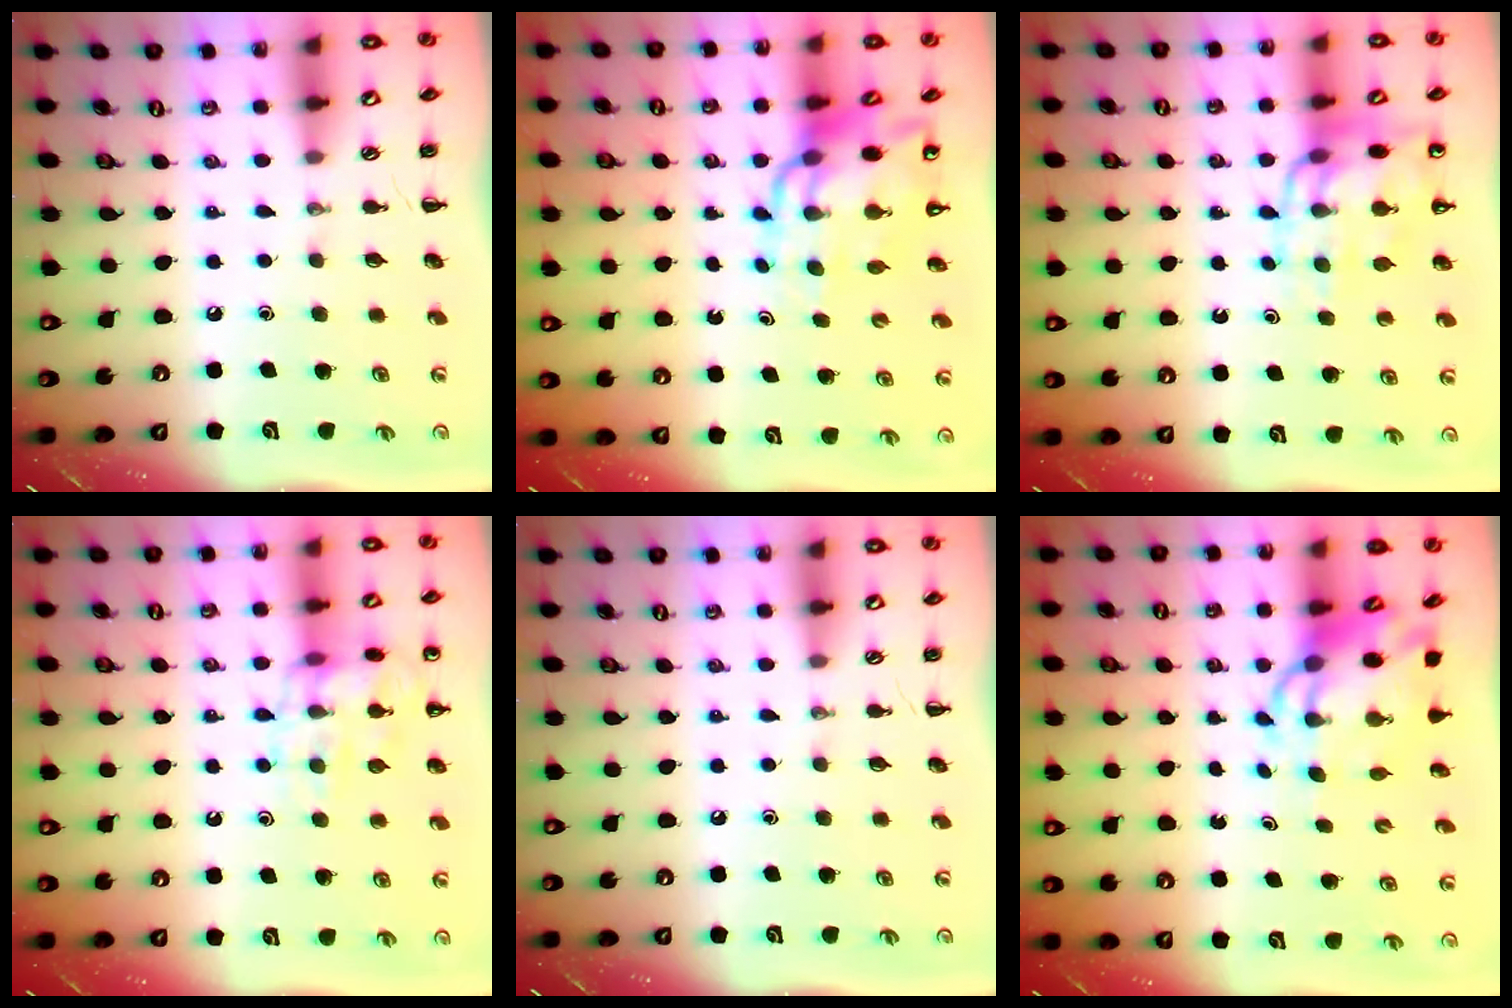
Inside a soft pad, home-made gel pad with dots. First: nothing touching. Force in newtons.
{"total": 14.0, "press": 13.4, "slide": 4.1}
{"total": 13.3, "press": 13.1, "slide": 2.7}
{"total": 12.4, "press": 12.4, "slide": 0.8}
{"total": 0.0}
{"total": 9.6, "press": 9.1, "slide": 3.1}